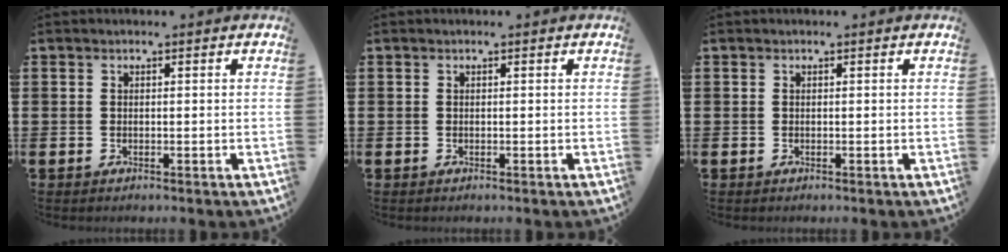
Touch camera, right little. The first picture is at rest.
{"total": 0.0}
{"total": 0.0}